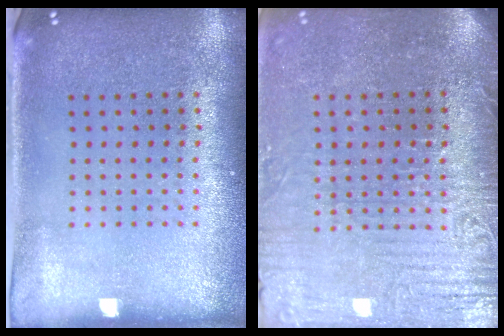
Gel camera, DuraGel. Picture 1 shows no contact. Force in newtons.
{"total": 4.1, "press": 3.8, "slide": 1.6}